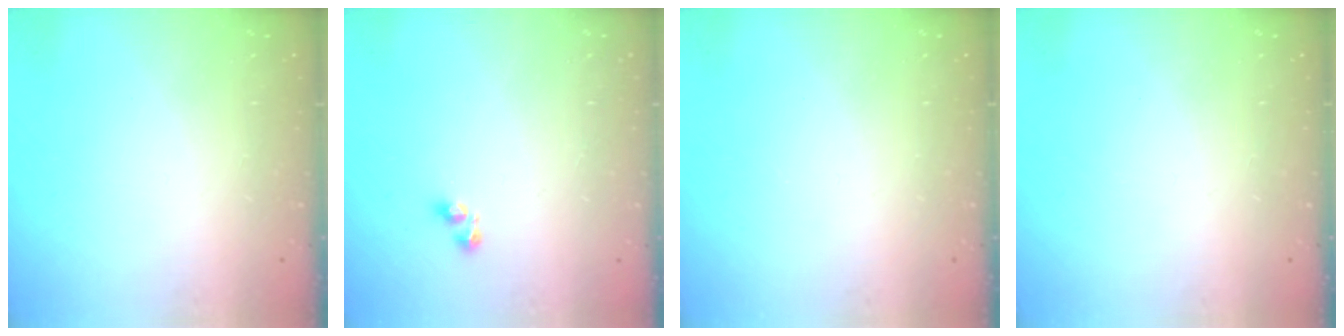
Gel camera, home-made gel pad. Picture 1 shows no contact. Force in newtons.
{"total": 2.8, "press": 2.8, "slide": 0.1}
{"total": 0.0}
{"total": 0.0}